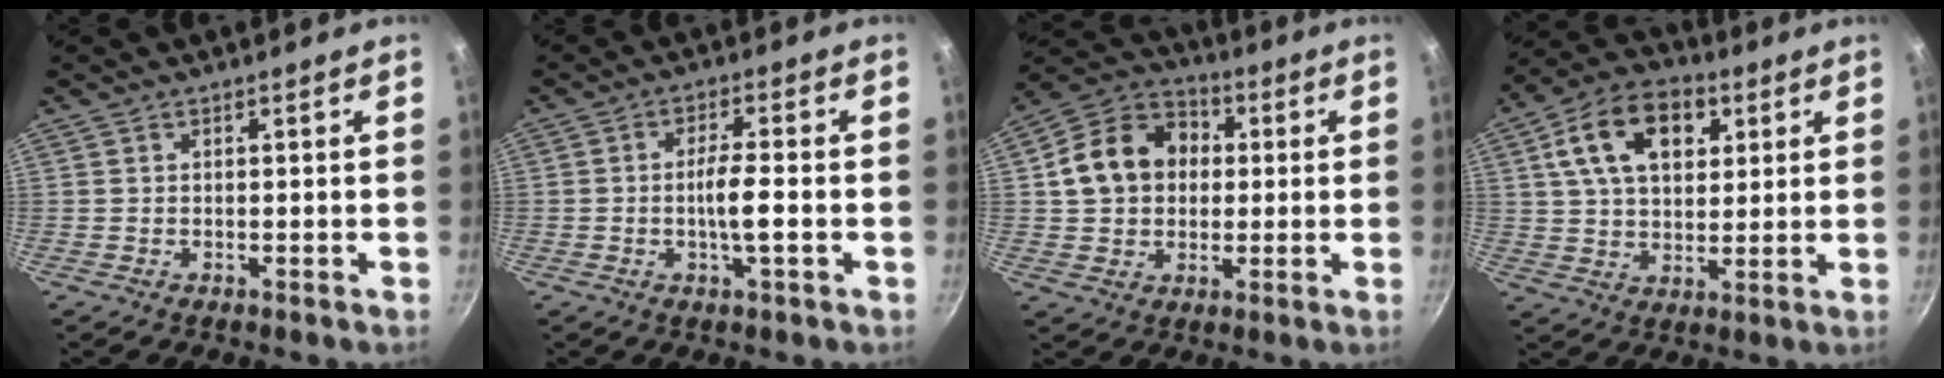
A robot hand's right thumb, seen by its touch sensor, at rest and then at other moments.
{"total": 5.5, "force": [-1.2, 0.9, 5.3], "torque": [-0.099, 0.011, -0.025]}
{"total": 14.3, "force": [1.9, 11.5, 8.3], "torque": [-0.118, 0.026, 0.016]}
{"total": 15.2, "force": [5.4, 9.8, 10.3], "torque": [-0.151, 0.002, 0.080]}